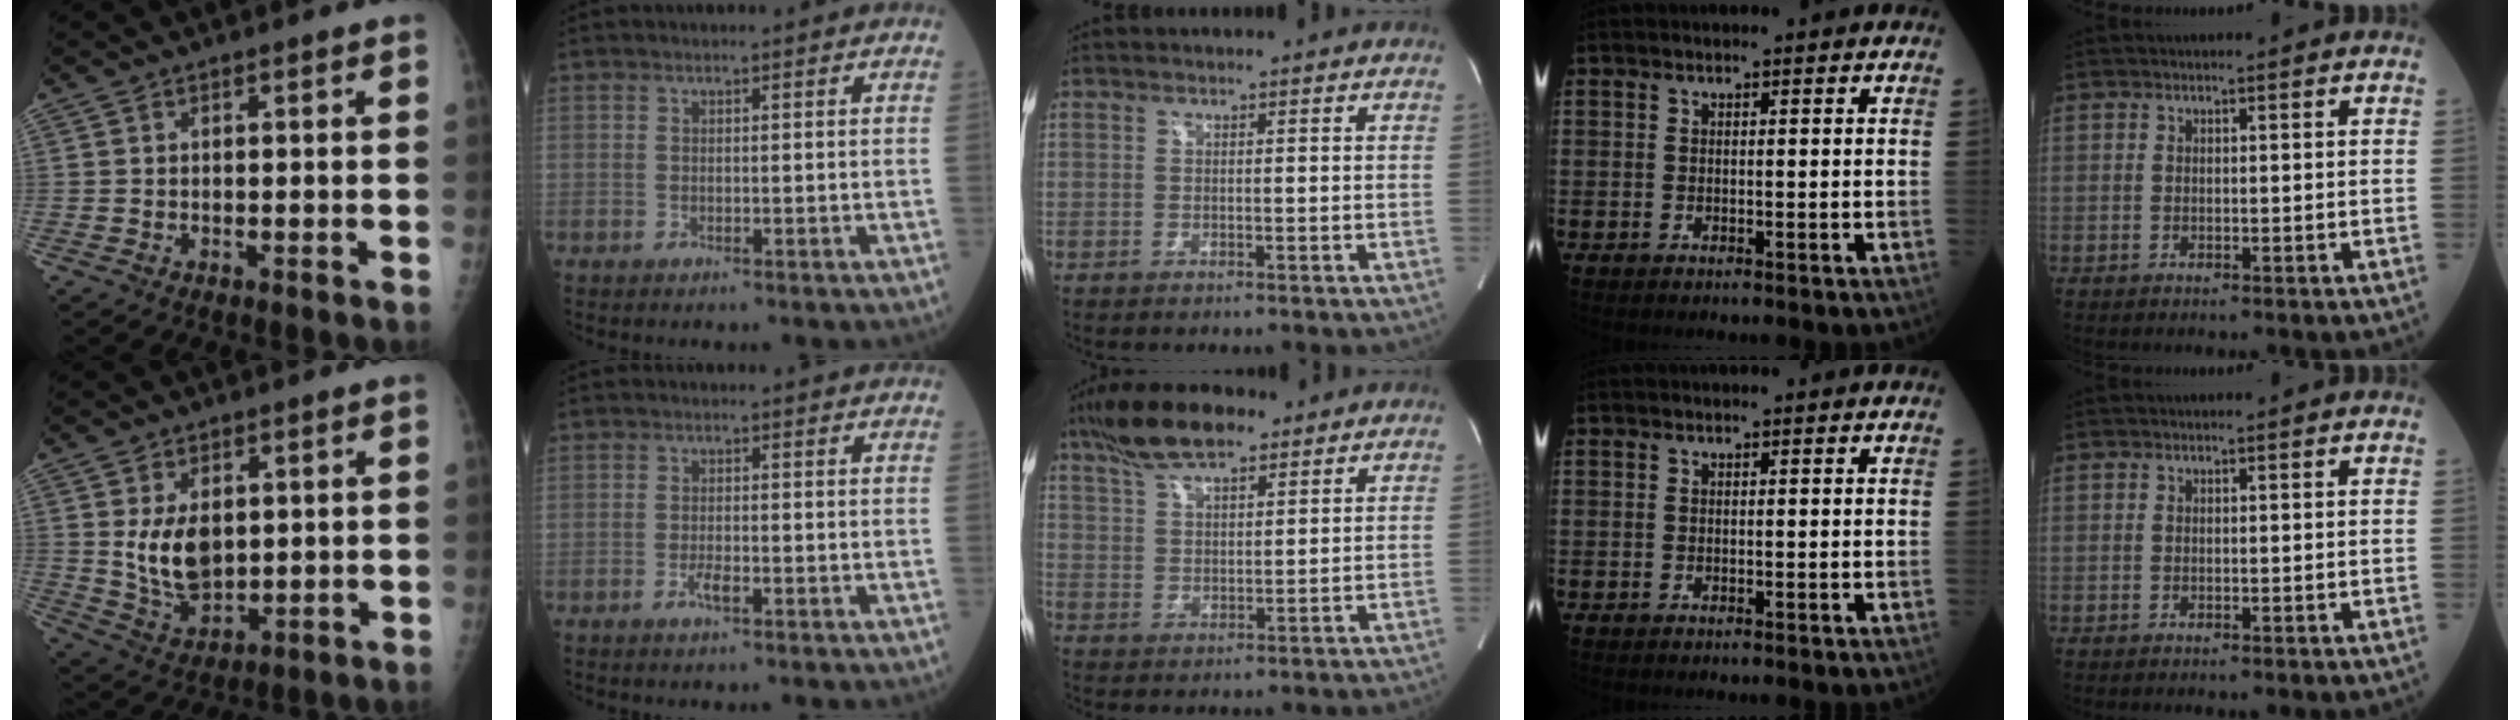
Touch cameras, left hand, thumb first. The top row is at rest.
{"thumb": {"total": 9.1, "force": [1.5, 5.9, 6.8], "torque": [-0.101, -0.020, 0.045]}, "index": {"total": 1.9, "force": [-1.0, 0.4, 1.5], "torque": [-0.034, -0.001, -0.017]}, "middle": {"total": 10.9, "force": [8.0, 3.3, 6.6], "torque": [-0.129, 0.017, 0.145]}}